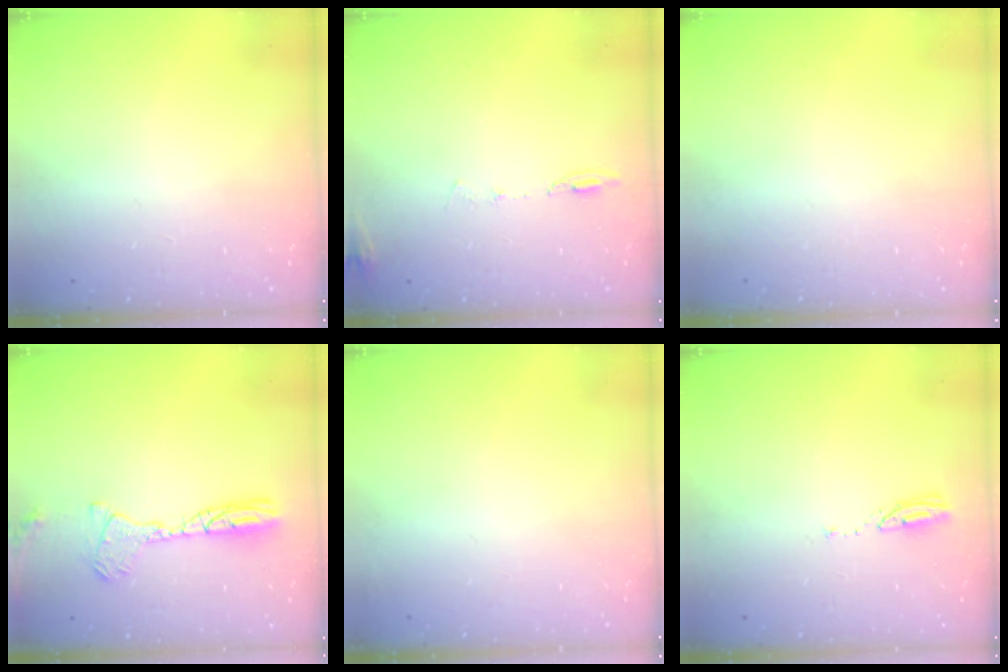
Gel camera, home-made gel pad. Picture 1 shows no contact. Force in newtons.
{"total": 6.4, "press": 6.2, "slide": 1.6}
{"total": 0.0}
{"total": 13.0, "press": 12.6, "slide": 3.3}
{"total": 2.8, "press": 2.2, "slide": 1.7}
{"total": 3.0, "press": 2.9, "slide": 0.3}